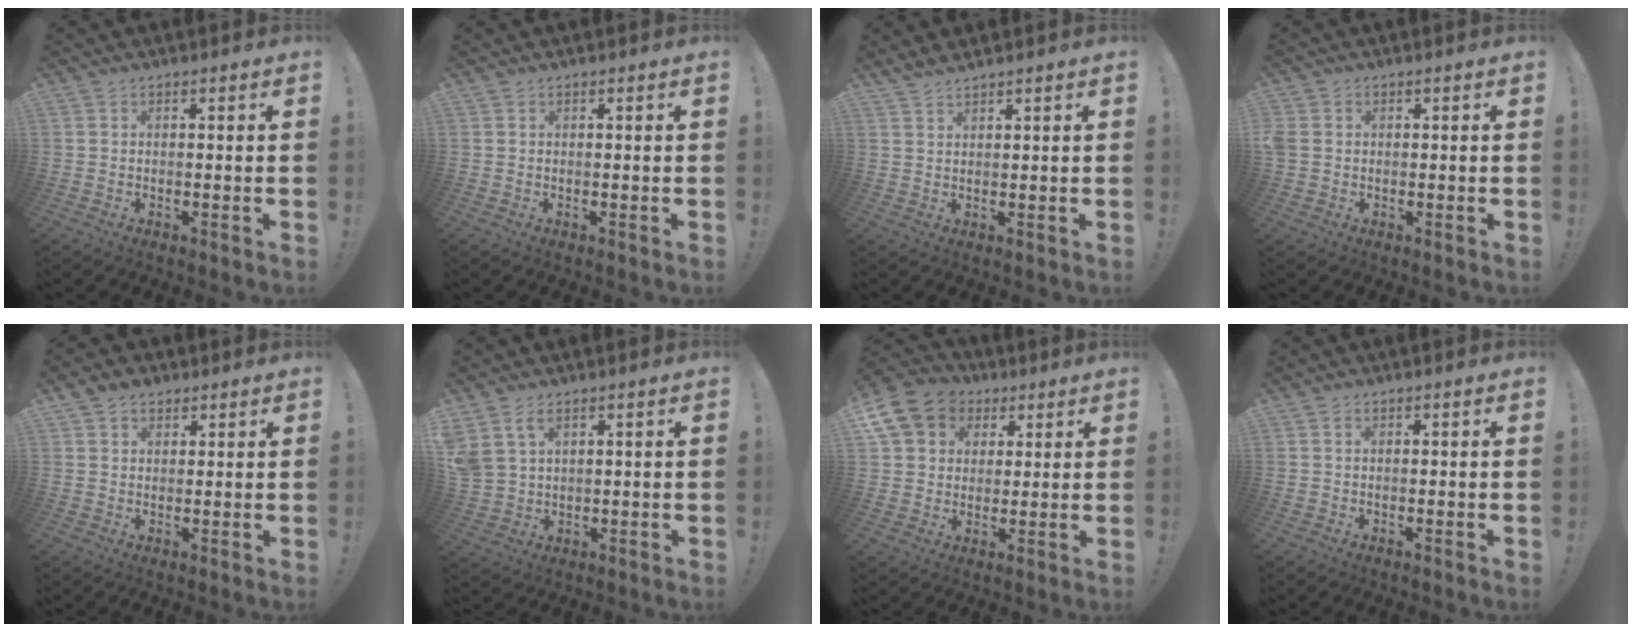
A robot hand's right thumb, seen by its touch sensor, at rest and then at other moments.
{"total": 0.0}
{"total": 2.3, "force": [2.3, 0.0, 0.6], "torque": [-0.015, -0.012, 0.043]}
{"total": 2.8, "force": [0.2, 2.4, 1.4], "torque": [-0.034, 0.003, 0.008]}
{"total": 4.0, "force": [2.6, 2.8, 1.3], "torque": [-0.018, -0.007, 0.047]}
{"total": 5.6, "force": [3.3, 3.4, 2.9], "torque": [-0.066, -0.009, 0.067]}
{"total": 12.4, "force": [5.1, 10.3, 4.6], "torque": [-0.068, -0.025, 0.106]}
{"total": 0.0}